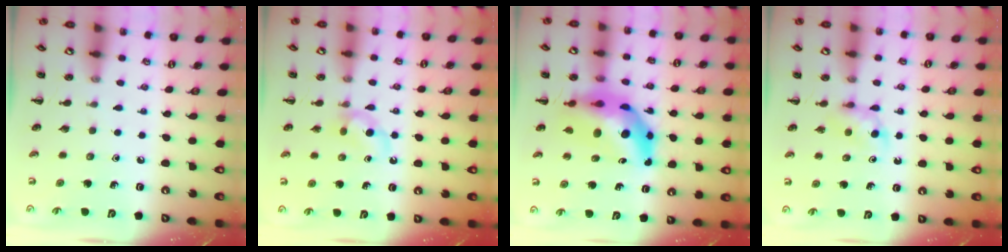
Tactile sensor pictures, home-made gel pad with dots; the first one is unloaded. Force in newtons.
{"total": 4.0, "press": 3.6, "slide": 1.7}
{"total": 12.8, "press": 12.2, "slide": 4.0}
{"total": 4.9, "press": 4.7, "slide": 1.5}